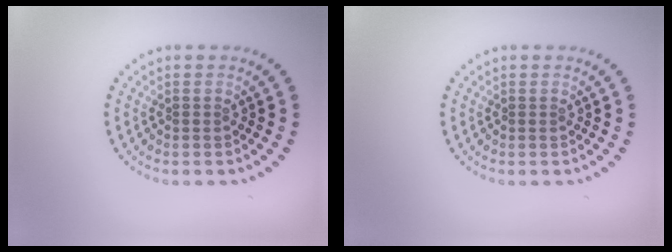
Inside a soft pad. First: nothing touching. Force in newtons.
{"total": 0.0}